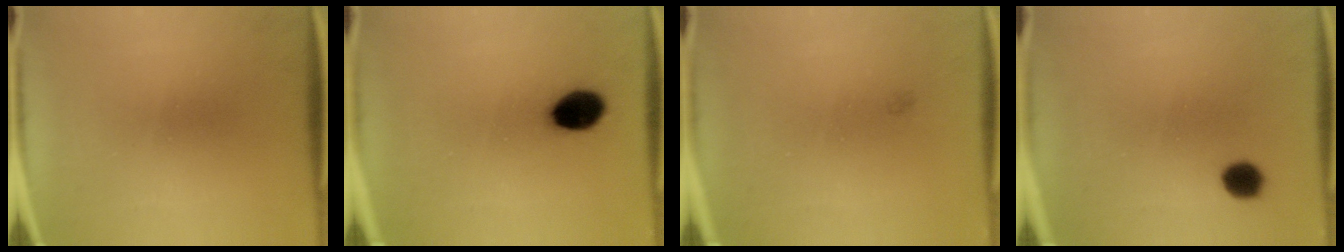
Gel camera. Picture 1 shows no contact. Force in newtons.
{"total": 8.4}
{"total": 0.6}
{"total": 4.0}